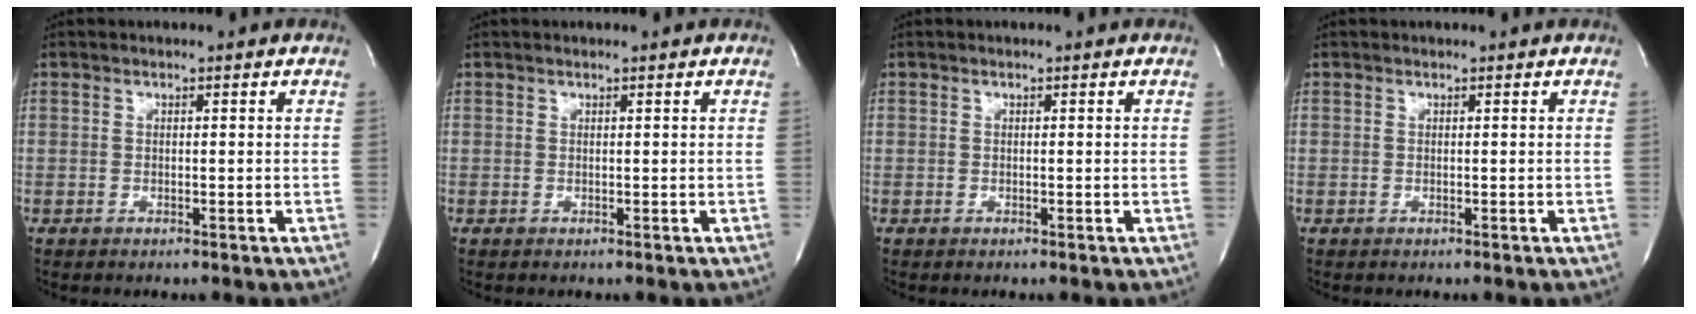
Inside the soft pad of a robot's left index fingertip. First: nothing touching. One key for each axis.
{"total": 0.0}
{"total": 0.0}
{"total": 0.0}